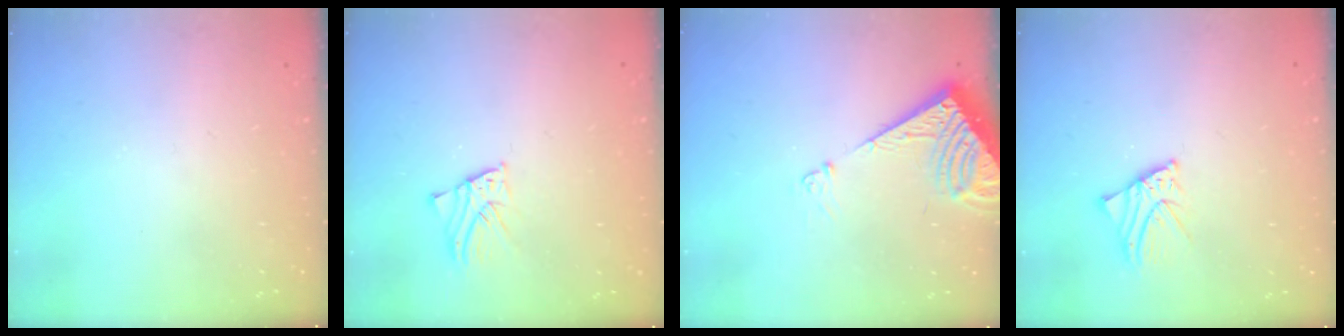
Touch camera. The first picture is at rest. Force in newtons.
{"total": 2.7, "press": 2.7, "slide": 0.2}
{"total": 7.7, "press": 7.7, "slide": 0.7}
{"total": 2.3, "press": 2.3, "slide": 0.3}